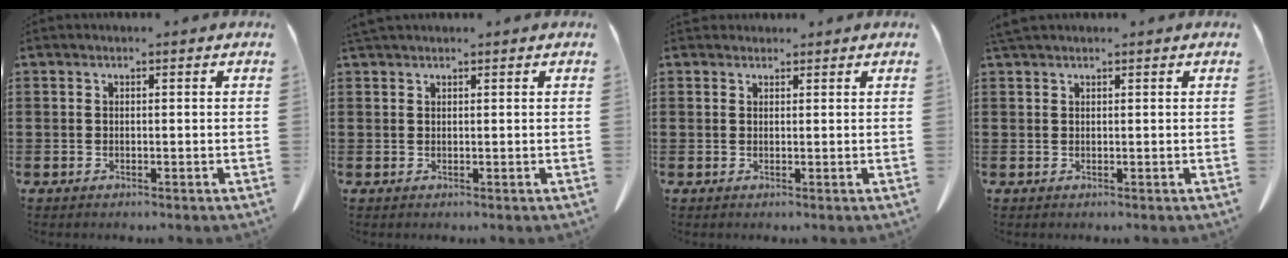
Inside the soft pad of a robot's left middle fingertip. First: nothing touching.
{"total": 1.0, "force": [0.9, 0.2, 0.4], "torque": [-0.010, -0.002, 0.019]}
{"total": 1.2, "force": [1.1, 0.5, 0.1], "torque": [-0.006, 0.000, 0.023]}
{"total": 1.2, "force": [1.0, 0.2, 0.6], "torque": [-0.015, -0.001, 0.021]}